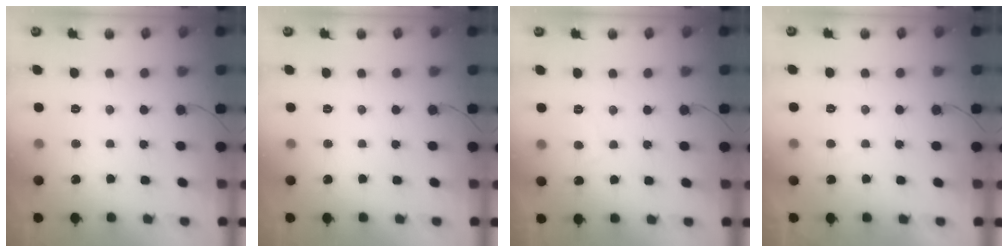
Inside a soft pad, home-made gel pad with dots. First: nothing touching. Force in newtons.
{"total": 0.0}
{"total": 2.3, "press": 2.1, "slide": 0.7}
{"total": 1.1, "press": 1.0, "slide": 0.5}